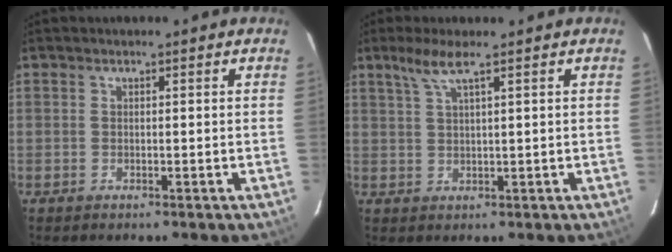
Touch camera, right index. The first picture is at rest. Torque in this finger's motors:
{"motor_torque": [0.36, 0.36, 0.07, 0.05]}